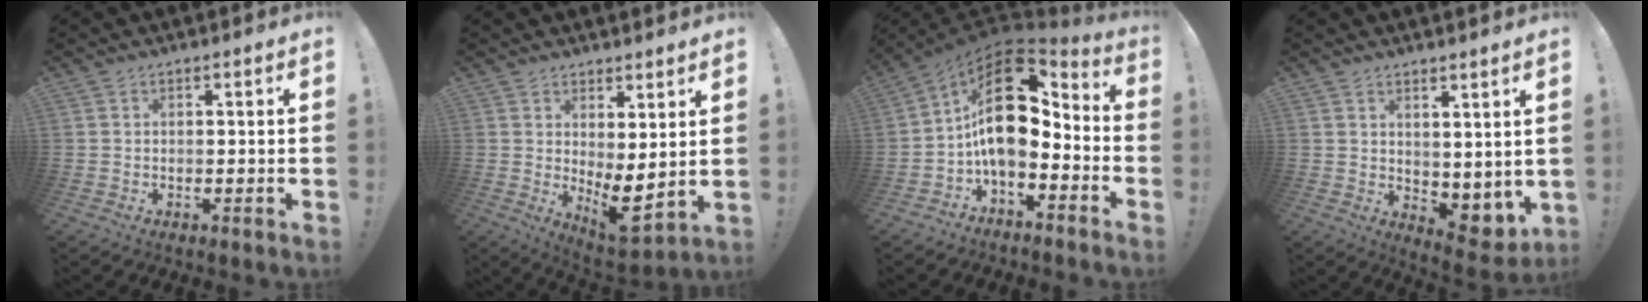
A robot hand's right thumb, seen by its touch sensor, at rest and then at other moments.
{"total": 6.9, "force": [0.5, 2.0, 6.6], "torque": [-0.073, -0.034, 0.015]}
{"total": 19.3, "force": [2.5, 10.8, 15.9], "torque": [-0.276, -0.012, 0.050]}
{"total": 5.4, "force": [2.4, 3.9, 2.9], "torque": [-0.018, -0.039, 0.054]}